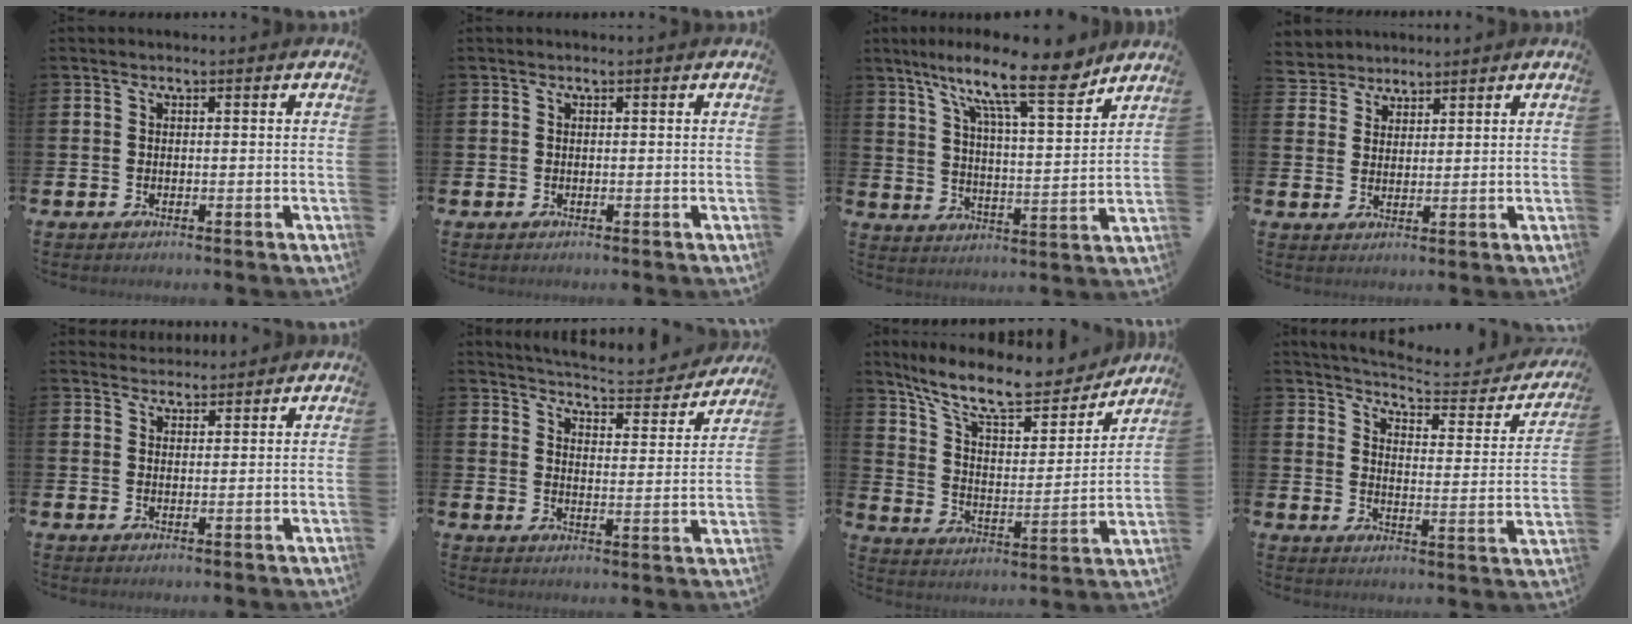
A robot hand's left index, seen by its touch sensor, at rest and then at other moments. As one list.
[{"total": 0.0}, {"total": 13.7, "force": [10.4, 2.5, 8.6], "torque": [-0.163, -0.053, 0.173]}, {"total": 3.8, "force": [3.6, 1.1, -0.8], "torque": [-0.007, -0.013, 0.068]}, {"total": 2.7, "force": [2.5, 0.8, 0.0], "torque": [-0.005, -0.010, 0.048]}, {"total": 5.3, "force": [5.2, 0.5, 0.9], "torque": [-0.029, -0.045, 0.086]}, {"total": 12.3, "force": [10.6, 3.2, 5.4], "torque": [-0.137, -0.062, 0.184]}, {"total": 5.6, "force": [5.2, 1.1, 1.8], "torque": [-0.049, -0.045, 0.082]}]